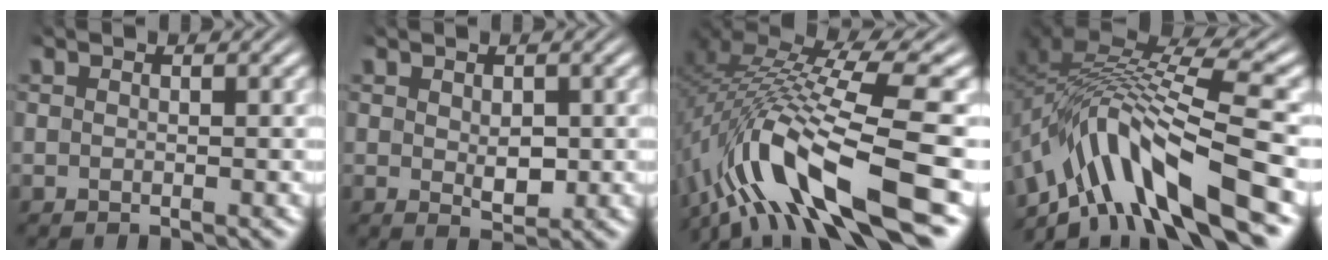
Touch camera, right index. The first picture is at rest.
{"total": 1.9, "force": [0.1, 1.0, 1.7], "torque": [-0.027, -0.016, 0.011]}
{"total": 10.1, "force": [-2.8, 4.2, 8.7], "torque": [-0.177, -0.026, -0.028]}
{"total": 11.5, "force": [-3.6, 6.6, 8.7], "torque": [-0.173, -0.029, -0.049]}